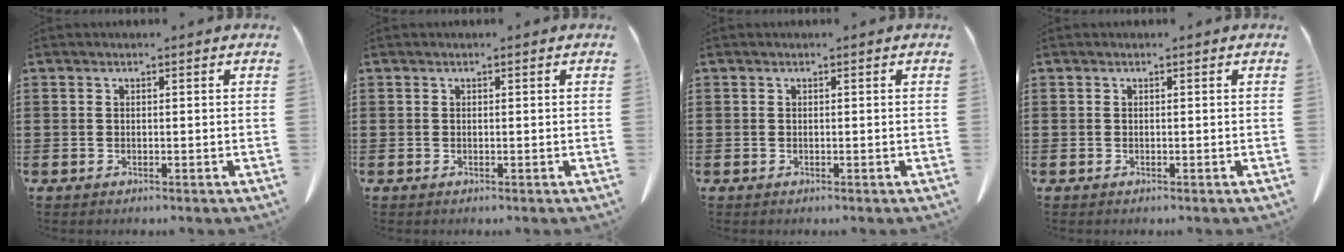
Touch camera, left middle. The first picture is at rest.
{"total": 0.0}
{"total": 0.0}
{"total": 0.0}